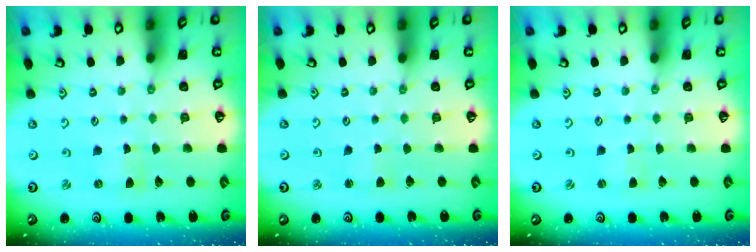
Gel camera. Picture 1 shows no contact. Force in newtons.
{"total": 1.9, "press": 1.9, "slide": 0.2}
{"total": 1.0, "press": 1.0, "slide": 0.3}